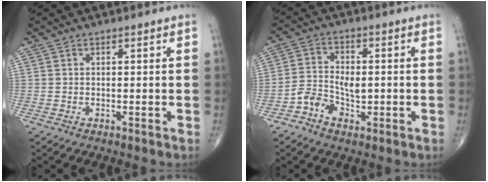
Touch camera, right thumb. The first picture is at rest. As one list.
[{"total": 6.6, "force": [-1.9, 4.3, 4.6], "torque": [-0.078, 0.021, -0.039]}]